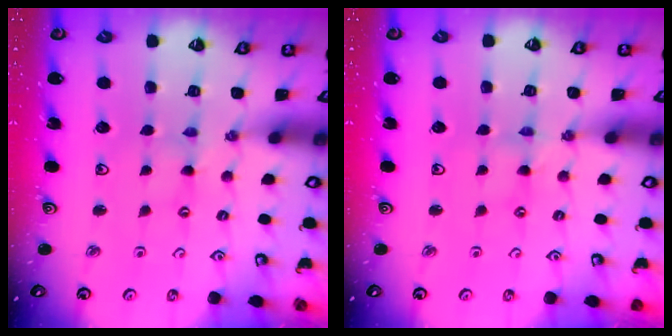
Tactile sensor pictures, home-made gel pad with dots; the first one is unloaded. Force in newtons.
{"total": 0.0}